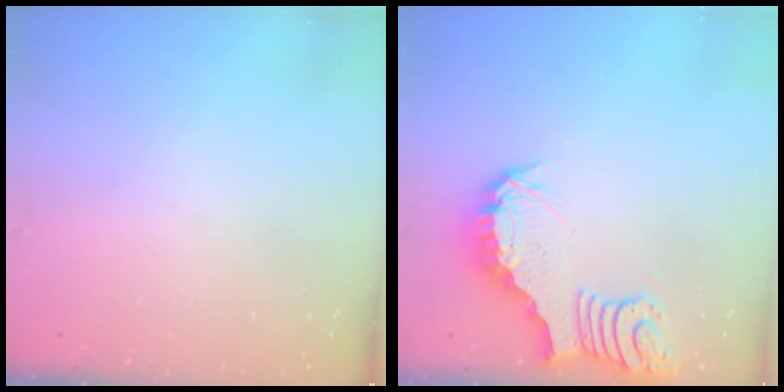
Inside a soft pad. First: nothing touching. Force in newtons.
{"total": 5.1, "press": 5.0, "slide": 0.8}